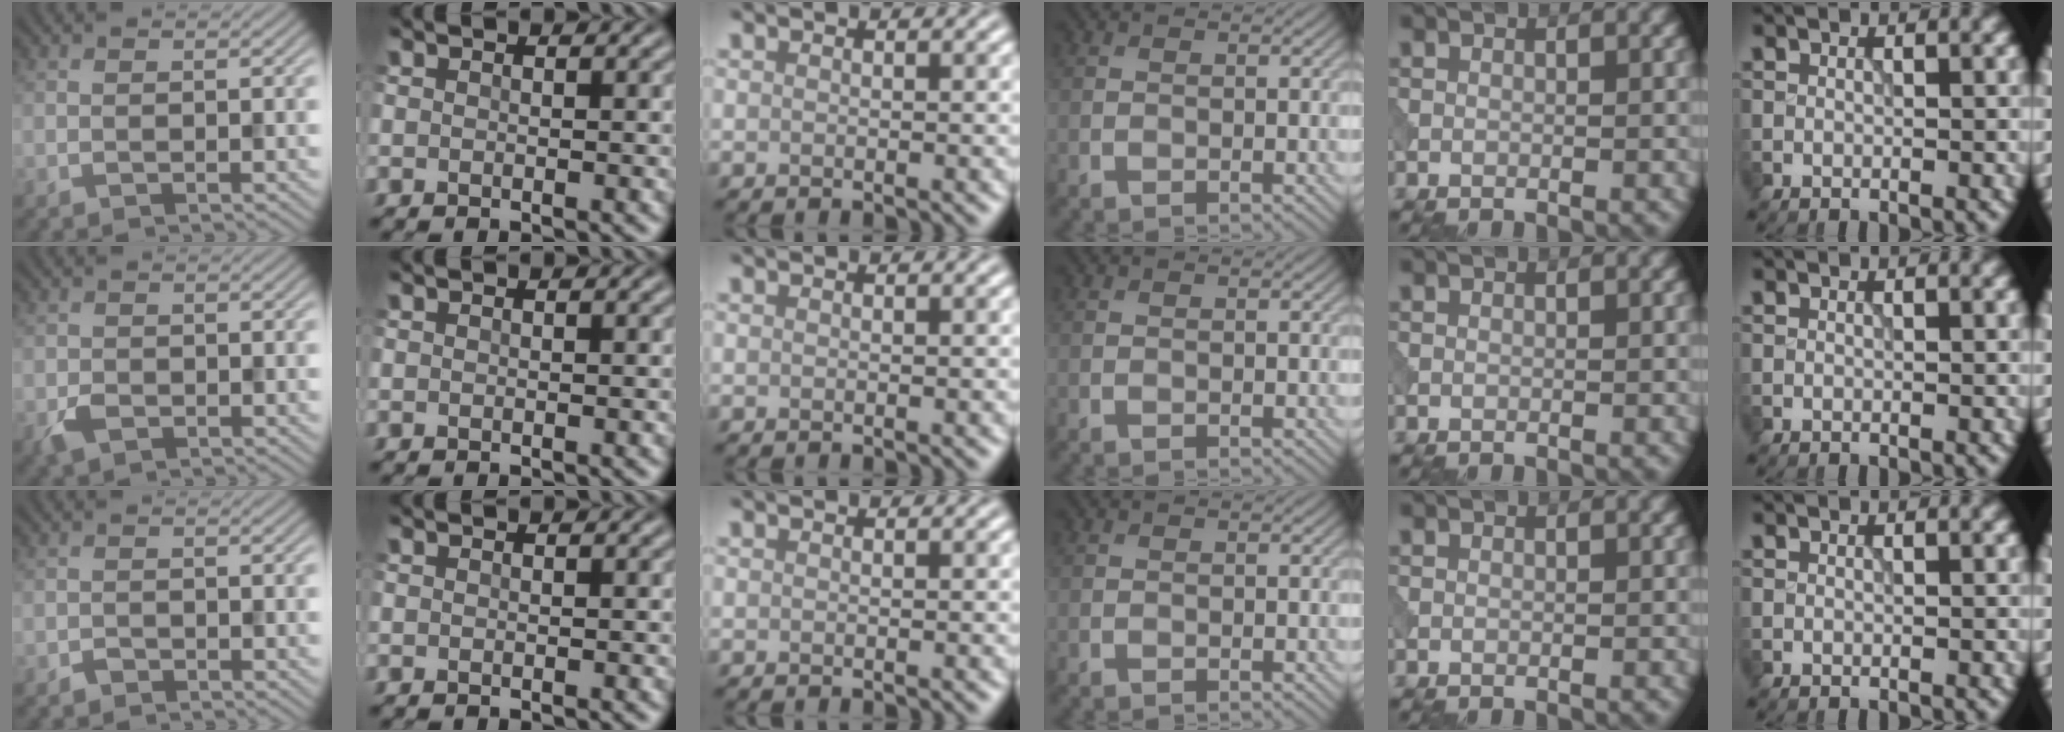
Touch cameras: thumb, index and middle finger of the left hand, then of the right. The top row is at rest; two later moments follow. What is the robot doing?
{"motion": "open", "object": "sandwich press"}